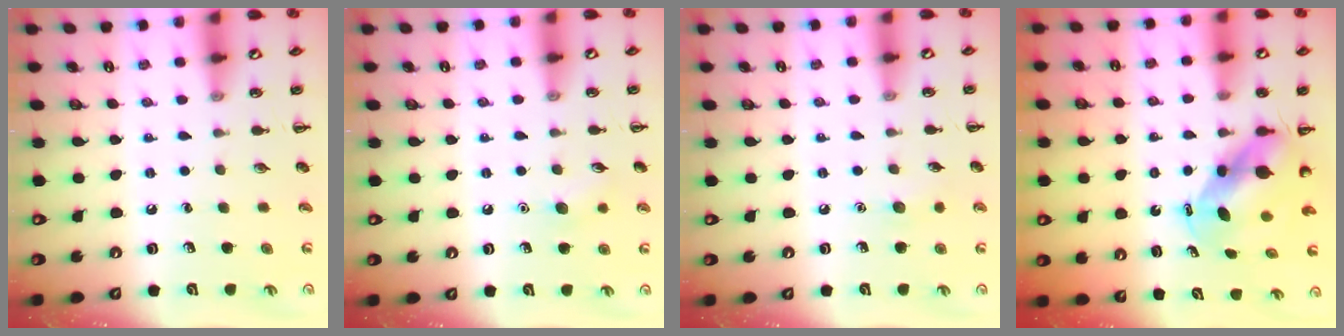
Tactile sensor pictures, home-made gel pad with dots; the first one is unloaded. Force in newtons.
{"total": 6.7, "press": 6.5, "slide": 1.7}
{"total": 4.8, "press": 4.6, "slide": 1.2}
{"total": 5.8, "press": 5.7, "slide": 1.3}